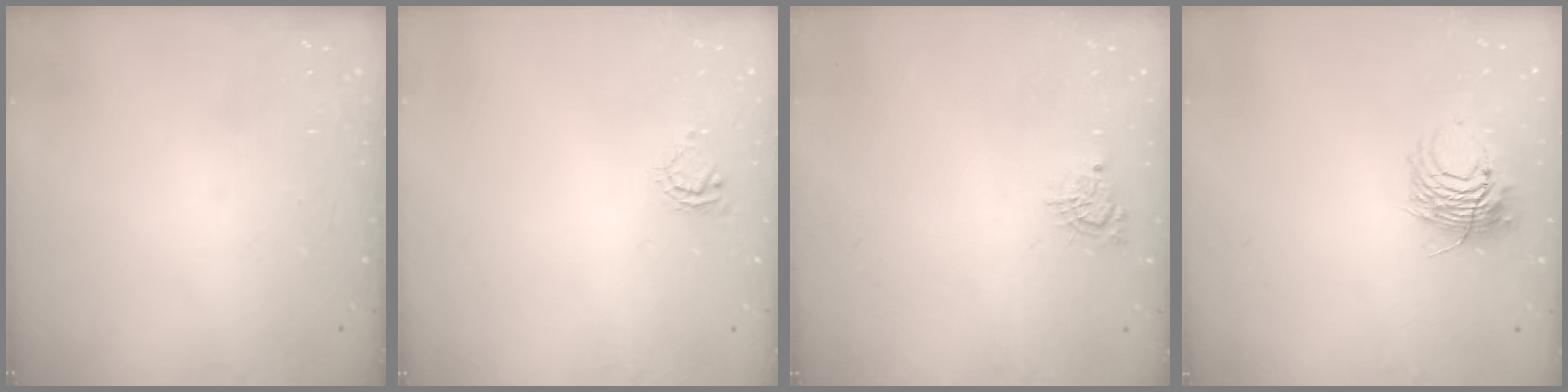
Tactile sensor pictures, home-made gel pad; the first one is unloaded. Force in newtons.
{"total": 4.8, "press": 4.8, "slide": 0.5}
{"total": 4.8, "press": 4.8, "slide": 0.5}
{"total": 11.0, "press": 10.9, "slide": 0.7}